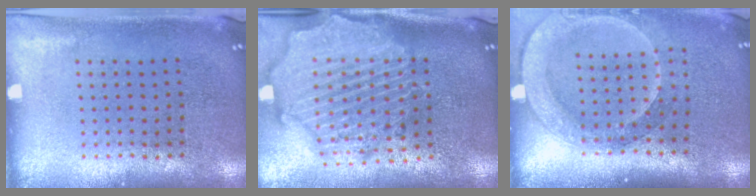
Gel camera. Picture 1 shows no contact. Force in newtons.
{"total": 3.3, "press": 2.8, "slide": 1.7}
{"total": 2.3, "press": 1.8, "slide": 1.4}